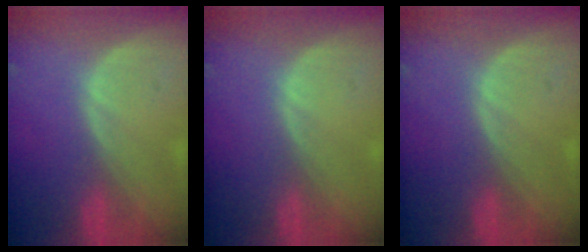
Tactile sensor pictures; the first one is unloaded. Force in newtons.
{"total": 0.0}
{"total": 0.0}